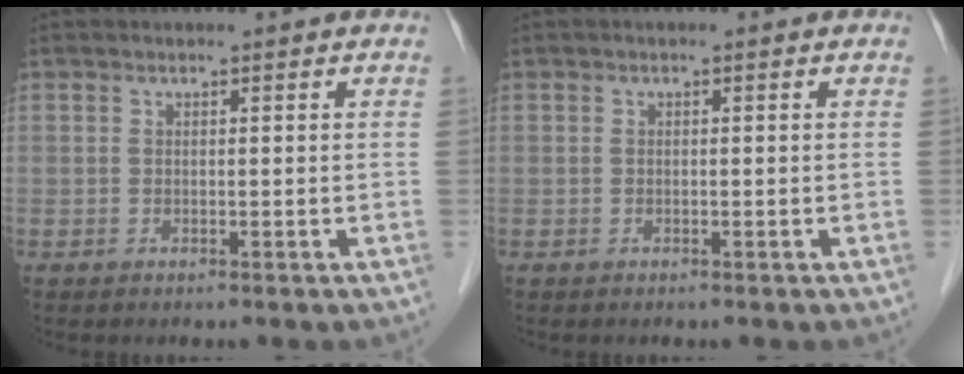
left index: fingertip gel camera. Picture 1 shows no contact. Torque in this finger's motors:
{"motor_torque": [0.00, 0.00, 0.00, 0.00]}